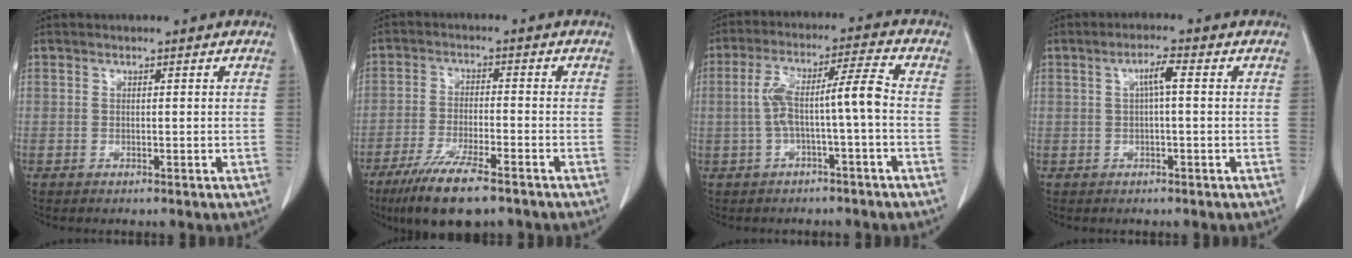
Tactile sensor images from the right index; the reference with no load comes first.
{"total": 10.4, "force": [-7.3, 1.7, 7.2], "torque": [-0.128, -0.023, -0.120]}
{"total": 8.1, "force": [-1.1, 0.3, 8.0], "torque": [-0.153, 0.036, -0.018]}
{"total": 2.9, "force": [0.5, 0.2, 2.9], "torque": [-0.054, 0.007, 0.010]}